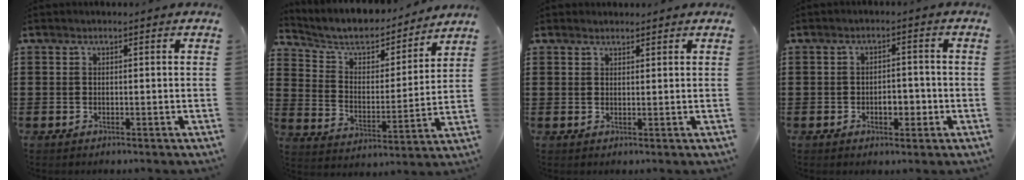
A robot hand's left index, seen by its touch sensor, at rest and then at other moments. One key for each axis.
{"total": 6.7, "fx": 6.0, "fy": 2.3, "fz": 2.0, "tx": -0.073, "ty": -0.039, "tz": 0.100}
{"total": 1.3, "fx": 1.2, "fy": 0.4, "fz": 0.1, "tx": -0.005, "ty": 0.000, "tz": 0.024}
{"total": 3.6, "fx": -1.2, "fy": 2.0, "fz": 2.8, "tx": -0.046, "ty": 0.002, "tz": -0.026}